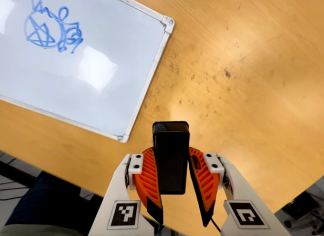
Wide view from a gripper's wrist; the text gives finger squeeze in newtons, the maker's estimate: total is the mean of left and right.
{"total": 9.5, "left": 8.0, "right": 11.0}